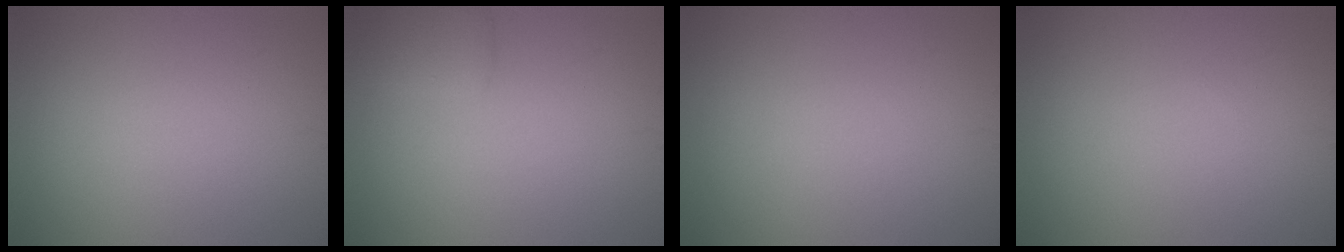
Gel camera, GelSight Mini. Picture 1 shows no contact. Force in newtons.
{"total": 1.6, "press": 1.6, "slide": 0.1}
{"total": 0.0}
{"total": 0.0}